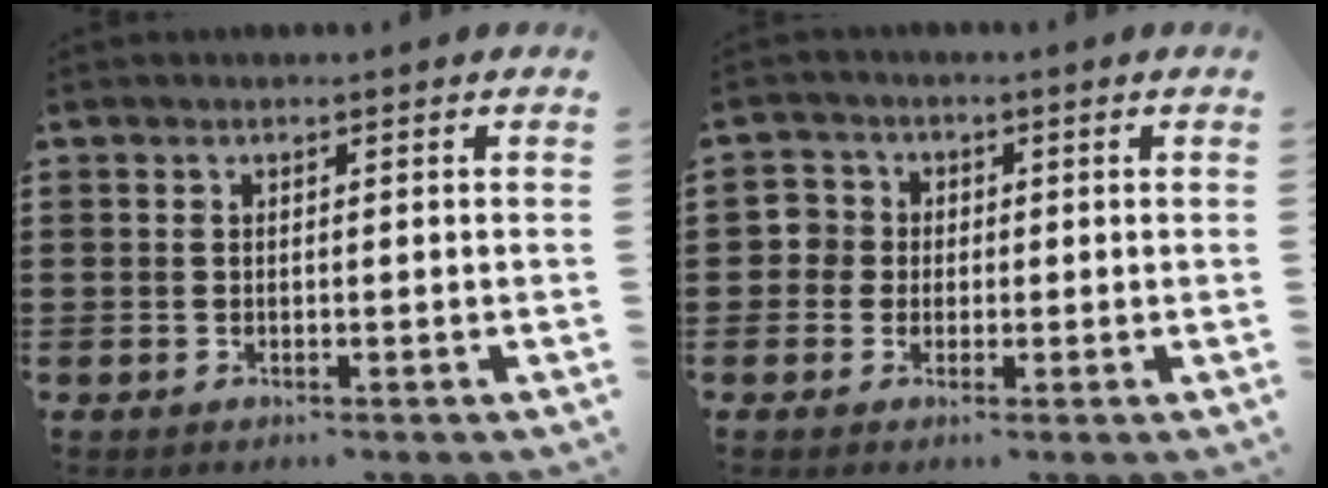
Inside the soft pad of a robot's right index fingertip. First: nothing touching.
{"total": 3.4, "force": [-0.2, 3.4, 0.6], "torque": [-0.026, 0.010, -0.006]}